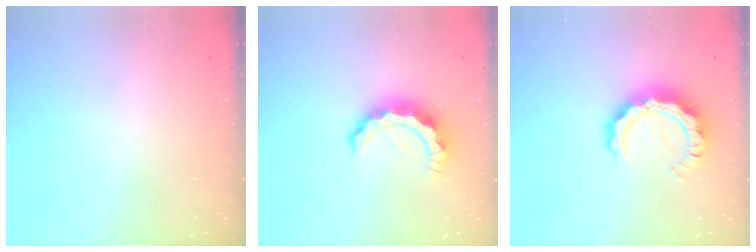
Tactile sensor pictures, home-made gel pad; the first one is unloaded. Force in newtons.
{"total": 9.8, "press": 9.8, "slide": 0.8}
{"total": 10.4, "press": 10.3, "slide": 1.2}